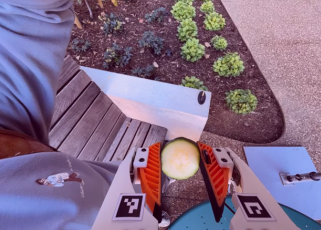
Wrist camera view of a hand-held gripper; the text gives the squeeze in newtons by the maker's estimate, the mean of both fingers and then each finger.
{"total": 8.8, "left": 9.0, "right": 8.6}